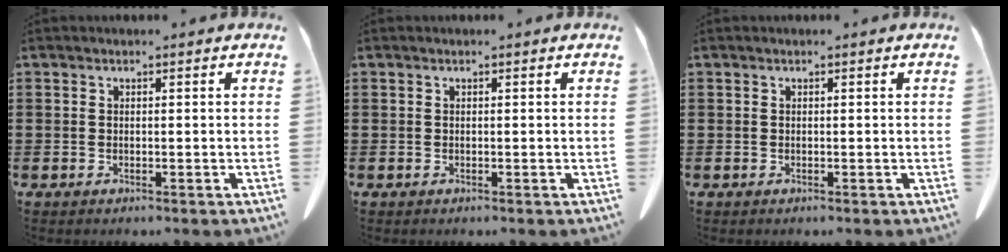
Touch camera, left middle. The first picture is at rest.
{"total": 0.0}
{"total": 0.0}